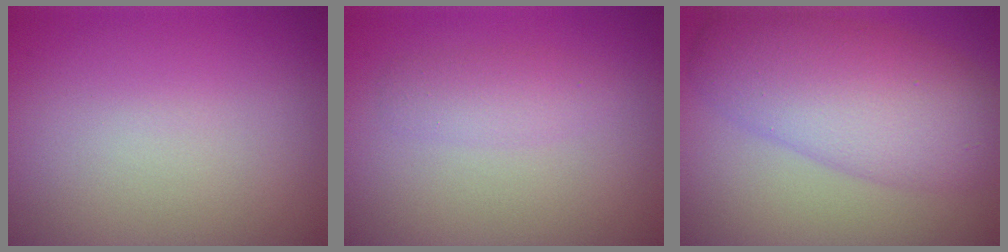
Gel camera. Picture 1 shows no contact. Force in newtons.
{"total": 1.7, "press": 1.7, "slide": 0.0}
{"total": 8.2, "press": 8.2, "slide": 0.1}